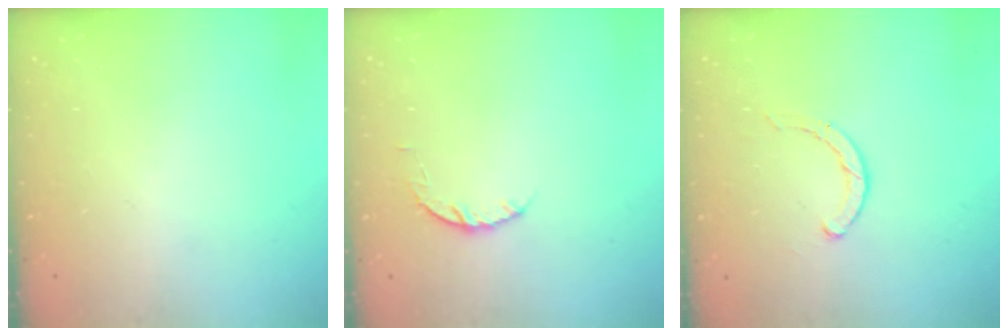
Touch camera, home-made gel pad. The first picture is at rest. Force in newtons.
{"total": 4.1, "press": 4.1, "slide": 0.6}
{"total": 1.9, "press": 1.8, "slide": 0.3}